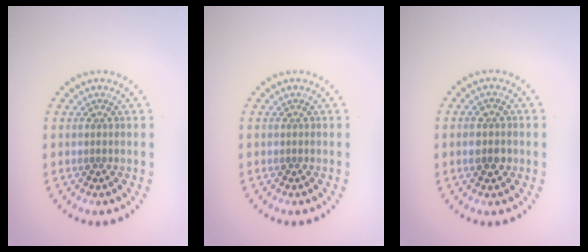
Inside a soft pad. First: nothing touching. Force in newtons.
{"total": 0.0}
{"total": 2.0, "press": 2.0, "slide": 0.3}